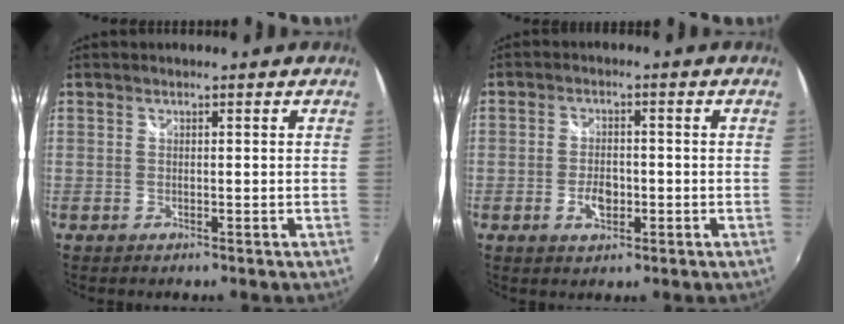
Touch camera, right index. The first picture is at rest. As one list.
[{"total": 4.4, "force": [-1.4, 2.7, 3.2], "torque": [-0.063, -0.001, -0.024]}]